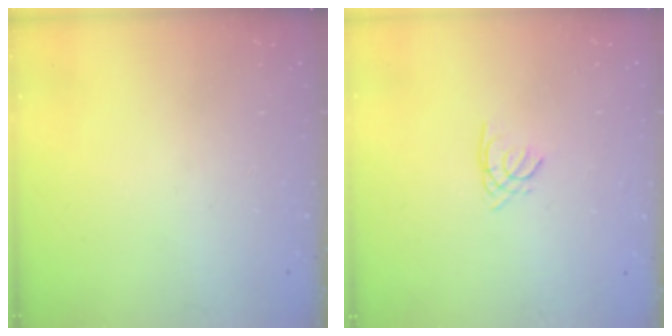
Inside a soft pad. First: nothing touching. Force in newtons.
{"total": 1.1, "press": 1.1, "slide": 0.3}